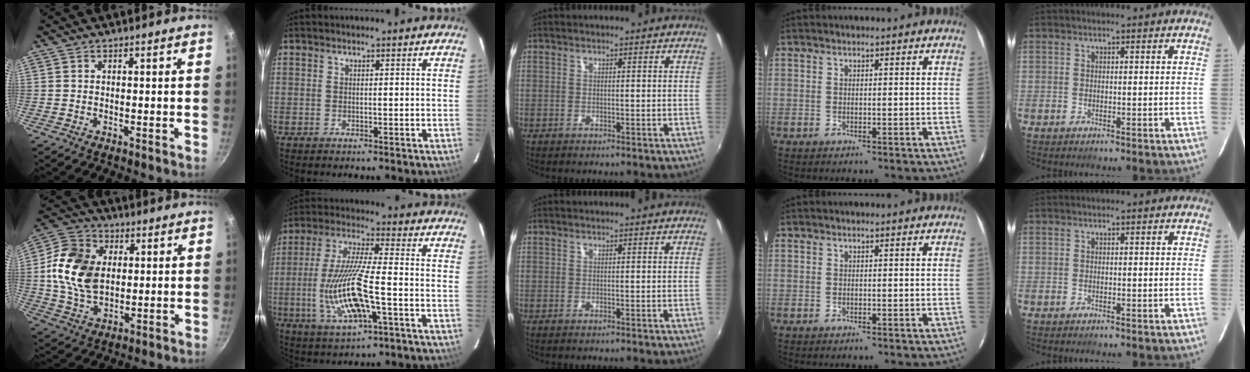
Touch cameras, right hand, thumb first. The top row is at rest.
{"thumb": {"total": 14.9, "force": [1.8, 10.6, 10.3], "torque": [-0.173, 0.001, 0.025]}, "index": {"total": 15.4, "force": [-4.3, 3.4, 14.4], "torque": [-0.298, -0.013, -0.076]}}